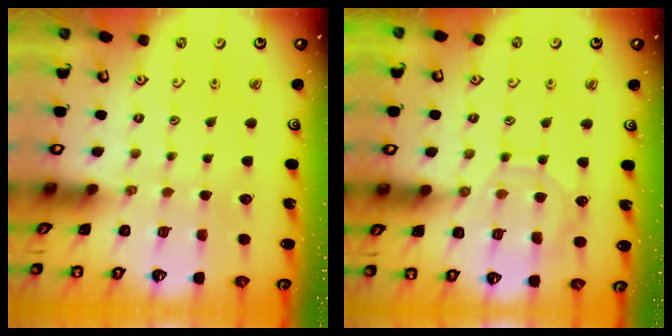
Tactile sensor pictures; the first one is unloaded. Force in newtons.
{"total": 8.4, "press": 8.3, "slide": 0.8}